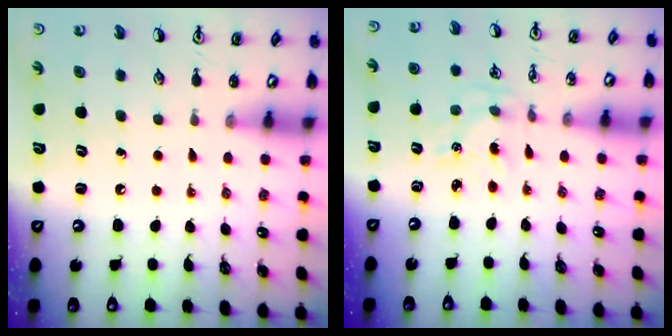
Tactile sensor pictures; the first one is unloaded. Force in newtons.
{"total": 1.0, "press": 1.0, "slide": 0.1}